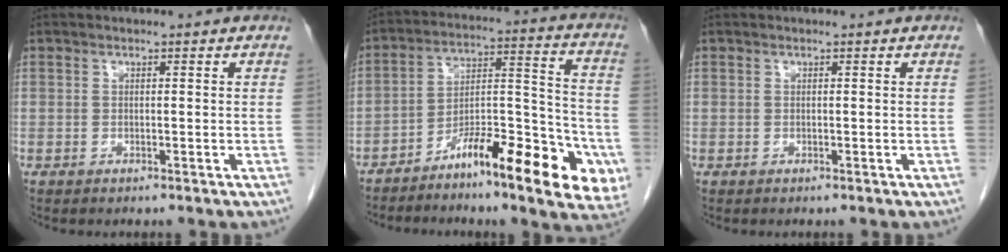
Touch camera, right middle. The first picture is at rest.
{"total": 16.9, "force": [-9.0, 3.0, 14.0], "torque": [-0.187, 0.025, -0.137]}
{"total": 0.0}